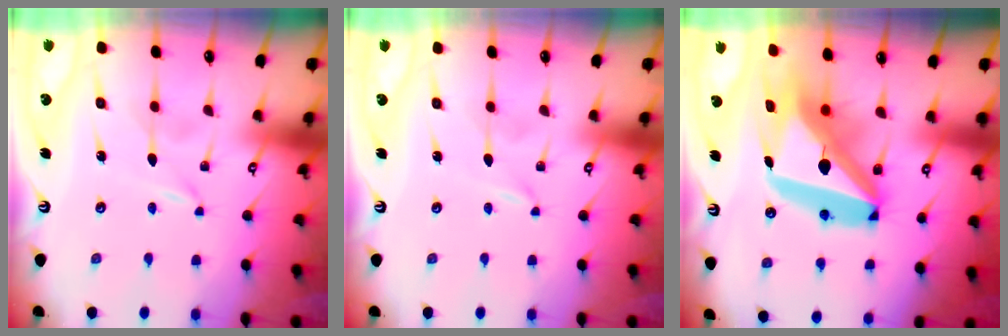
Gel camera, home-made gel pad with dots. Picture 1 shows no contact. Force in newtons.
{"total": 0.0}
{"total": 21.8, "press": 21.7, "slide": 2.5}